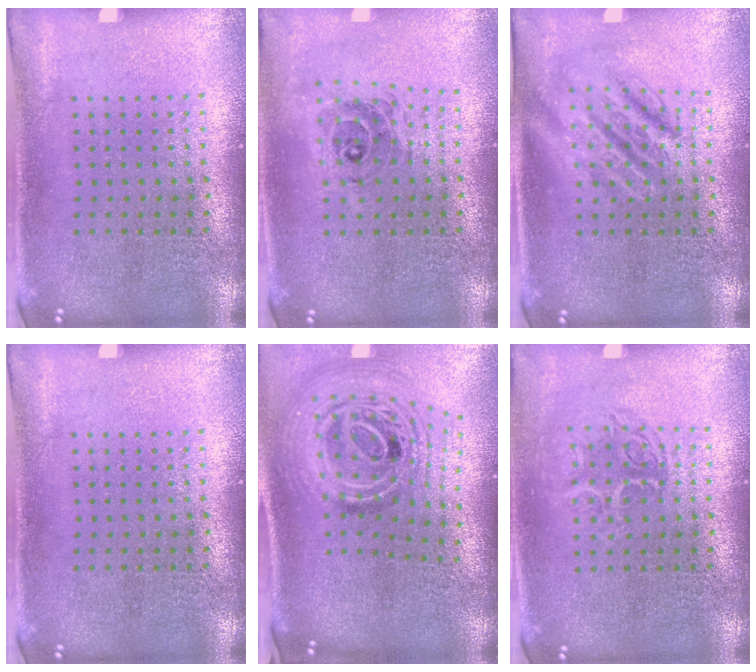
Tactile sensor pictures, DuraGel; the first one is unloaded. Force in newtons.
{"total": 0.6, "press": 0.6, "slide": 0.2}
{"total": 2.8, "press": 2.8, "slide": 0.3}
{"total": 0.0}
{"total": 2.4, "press": 1.7, "slide": 1.6}
{"total": 1.1, "press": 1.0, "slide": 0.5}